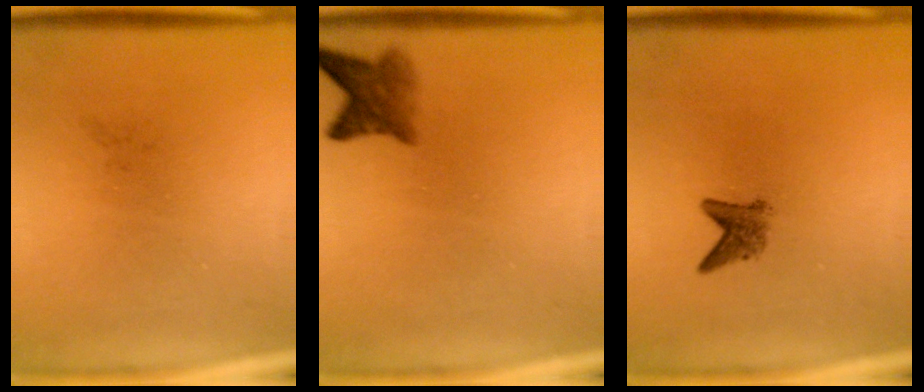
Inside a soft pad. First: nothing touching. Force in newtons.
{"total": 3.4}
{"total": 2.1}